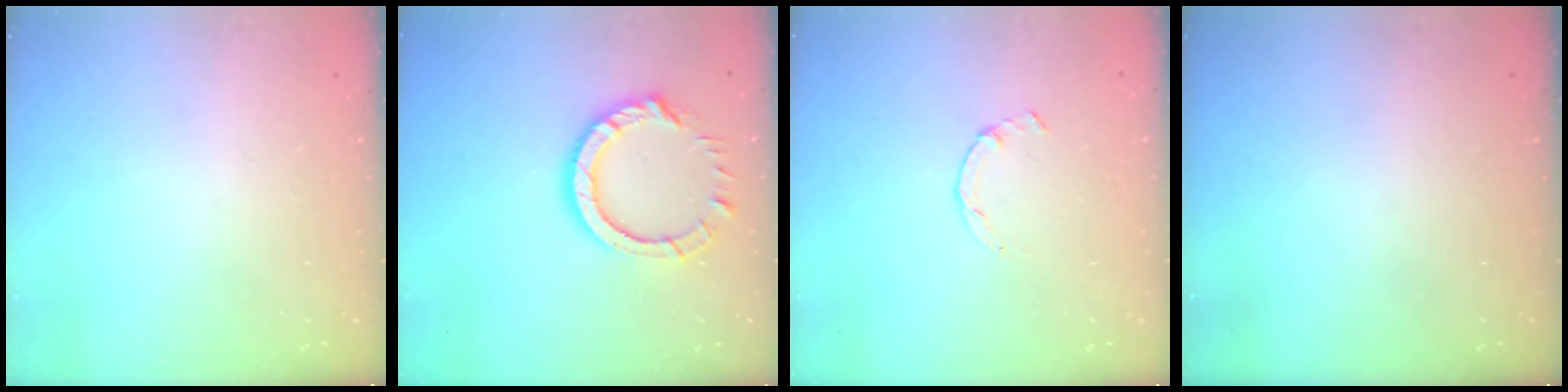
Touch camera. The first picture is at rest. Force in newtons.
{"total": 10.8, "press": 10.8, "slide": 1.2}
{"total": 0.9, "press": 0.9, "slide": 0.3}
{"total": 0.0}